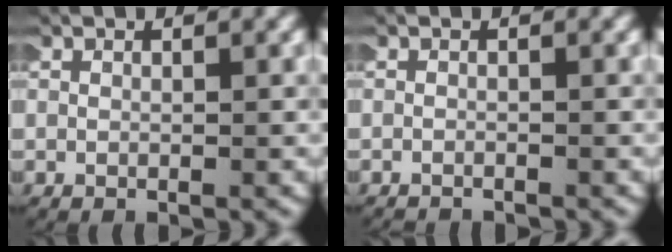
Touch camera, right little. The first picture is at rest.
{"total": 1.4, "force": [-1.4, 0.0, -0.2], "torque": [-0.006, -0.009, -0.019]}